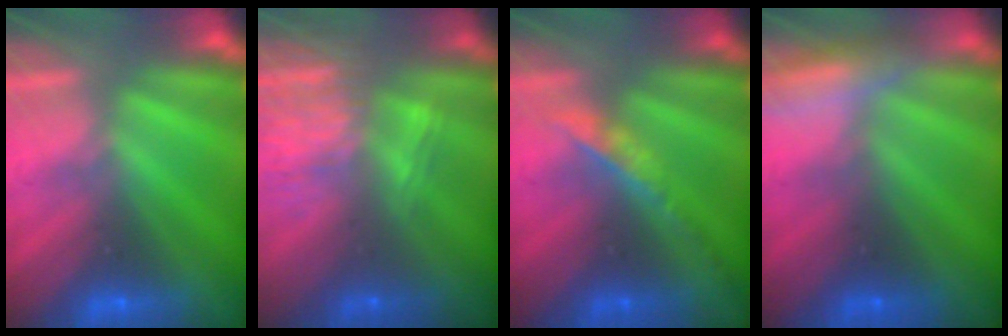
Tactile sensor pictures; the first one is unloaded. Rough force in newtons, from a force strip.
{"total": 8.4}
{"total": 2.4}
{"total": 2.8}